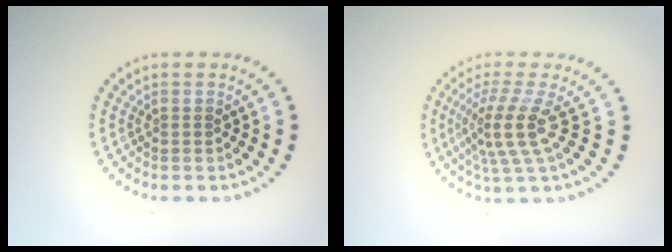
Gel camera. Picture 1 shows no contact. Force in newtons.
{"total": 4.0, "press": 2.8, "slide": 2.9}